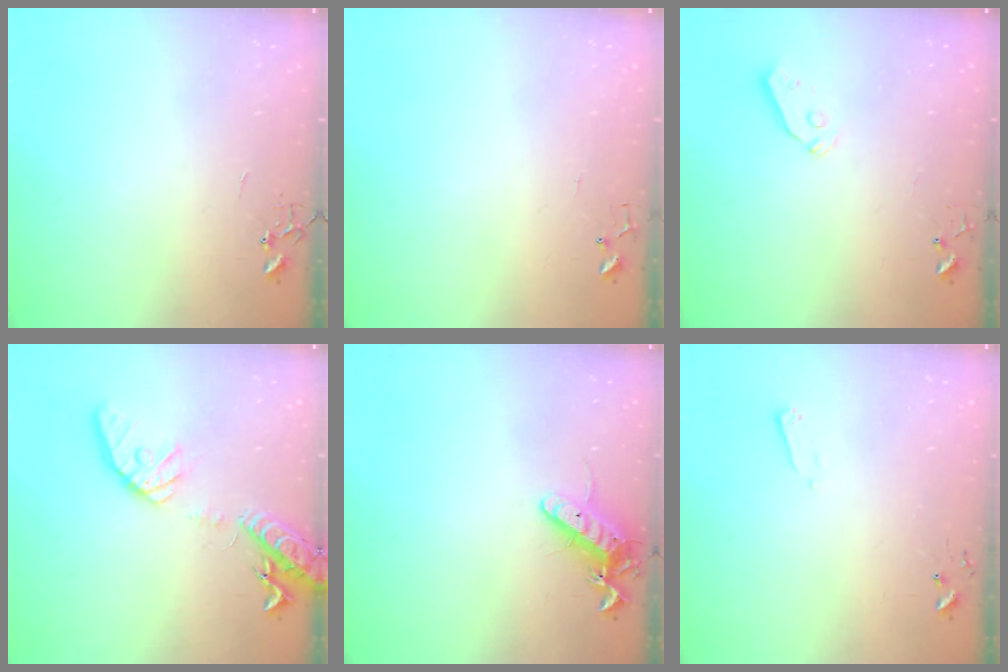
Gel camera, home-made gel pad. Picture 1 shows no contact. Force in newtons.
{"total": 4.9, "press": 4.8, "slide": 0.4}
{"total": 4.0, "press": 3.9, "slide": 0.8}
{"total": 16.0, "press": 15.8, "slide": 2.5}
{"total": 11.4, "press": 11.4, "slide": 0.9}
{"total": 2.4, "press": 2.4, "slide": 0.4}